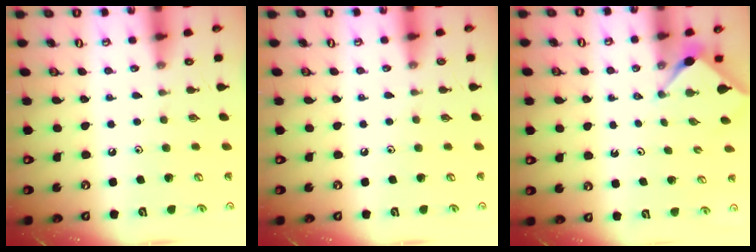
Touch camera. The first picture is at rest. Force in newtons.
{"total": 2.7, "press": 2.7, "slide": 0.4}
{"total": 2.9, "press": 2.8, "slide": 0.4}